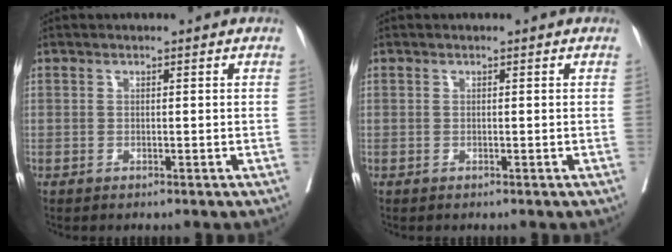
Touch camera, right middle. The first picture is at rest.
{"total": 0.0}